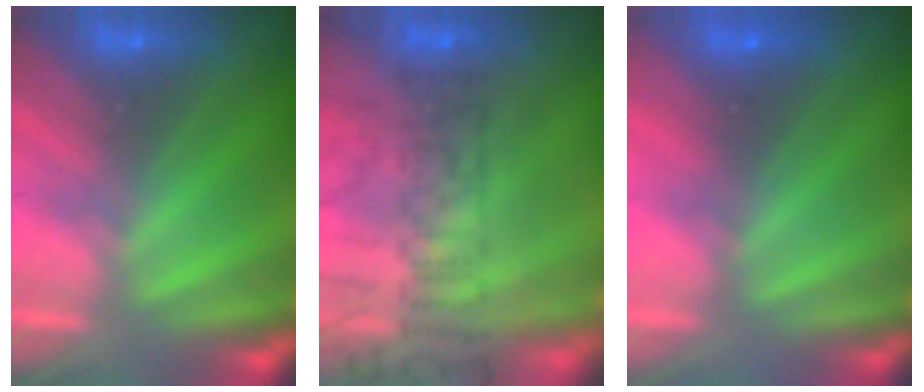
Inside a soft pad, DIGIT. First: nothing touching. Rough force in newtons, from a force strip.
{"total": 10.7}
{"total": 3.2}